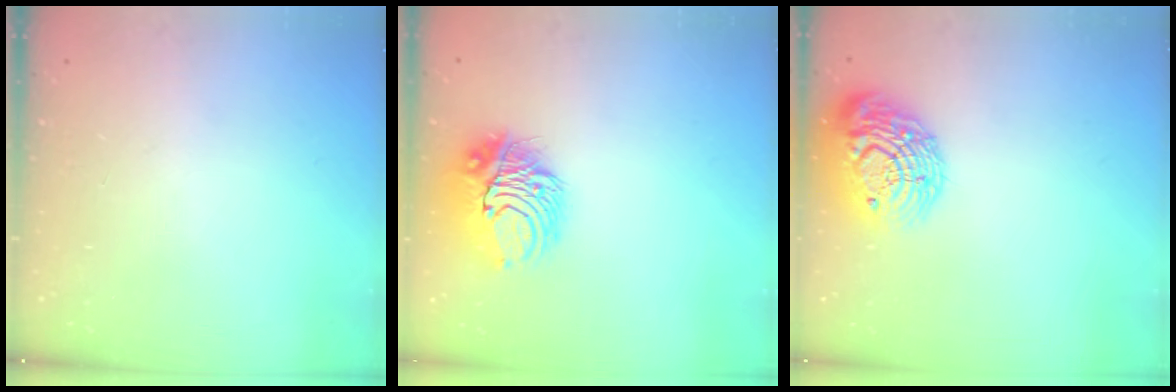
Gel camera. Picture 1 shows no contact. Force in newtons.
{"total": 10.4, "press": 10.4, "slide": 0.6}
{"total": 17.9, "press": 17.9, "slide": 1.1}